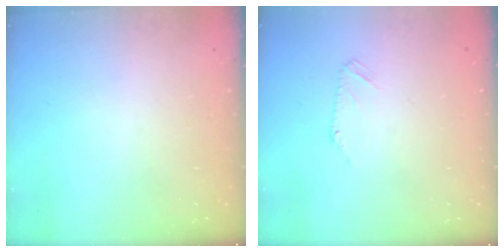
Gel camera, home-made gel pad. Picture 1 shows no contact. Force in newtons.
{"total": 2.4, "press": 2.4, "slide": 0.5}